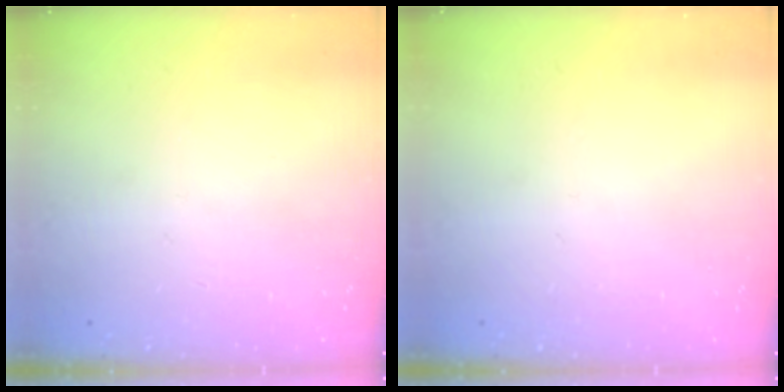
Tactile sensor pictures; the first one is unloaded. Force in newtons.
{"total": 0.0}